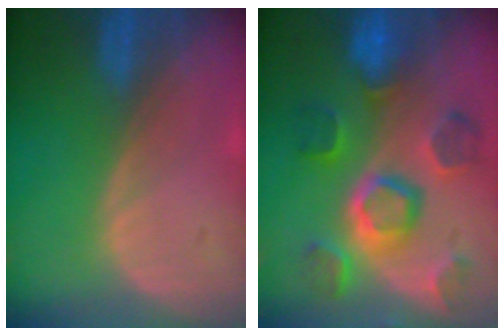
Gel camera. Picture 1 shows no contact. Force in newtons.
{"total": 11.1, "press": 9.9, "slide": 4.9}